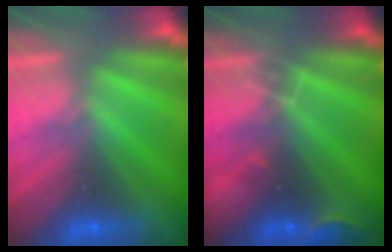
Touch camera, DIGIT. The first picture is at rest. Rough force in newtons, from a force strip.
{"total": 2.9}